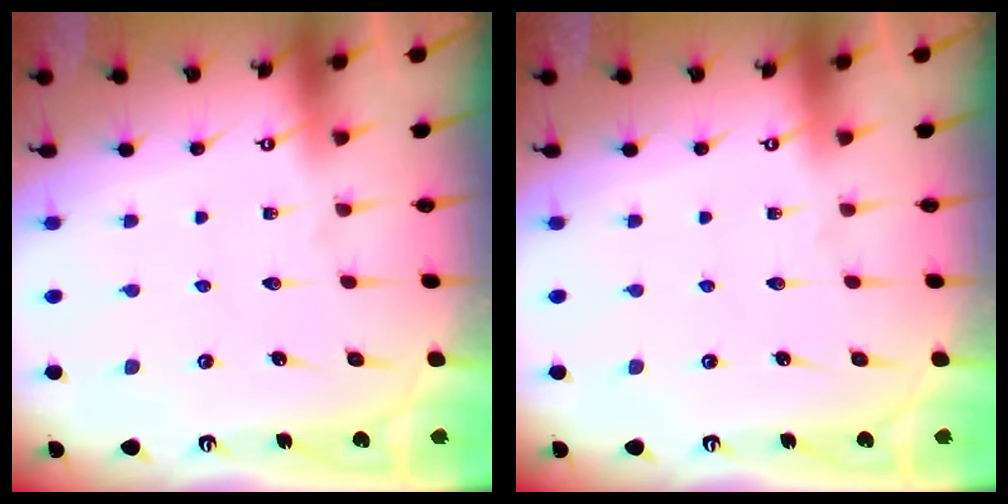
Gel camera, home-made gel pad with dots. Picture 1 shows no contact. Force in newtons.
{"total": 0.0}